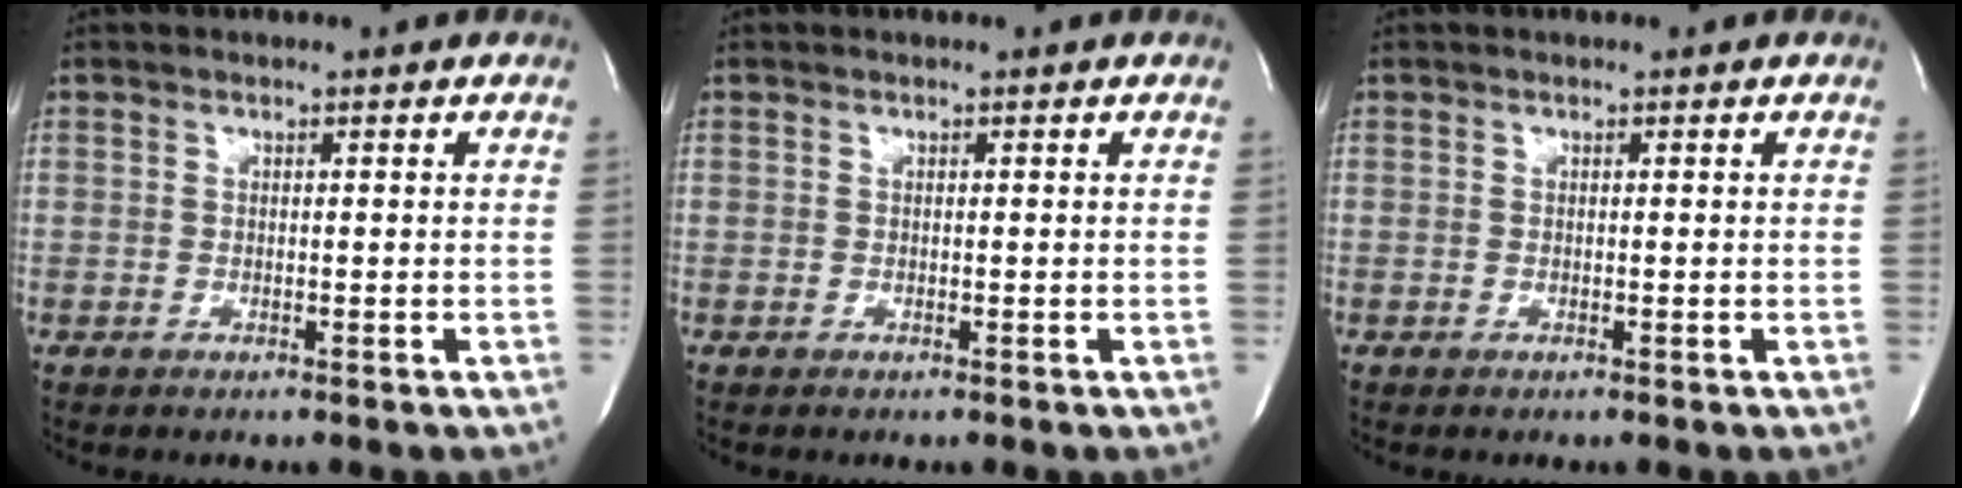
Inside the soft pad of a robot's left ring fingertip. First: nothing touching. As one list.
[{"total": 0.0}, {"total": 0.0}]